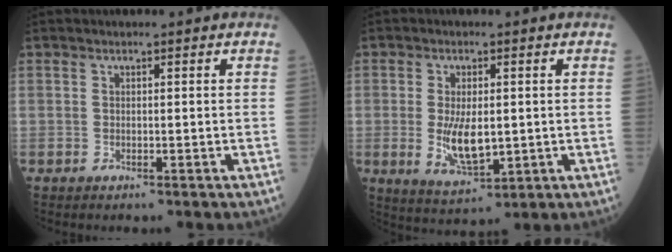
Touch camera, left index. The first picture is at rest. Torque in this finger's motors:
{"motor_torque": [1.48, 0.02, 0.59, 0.16]}